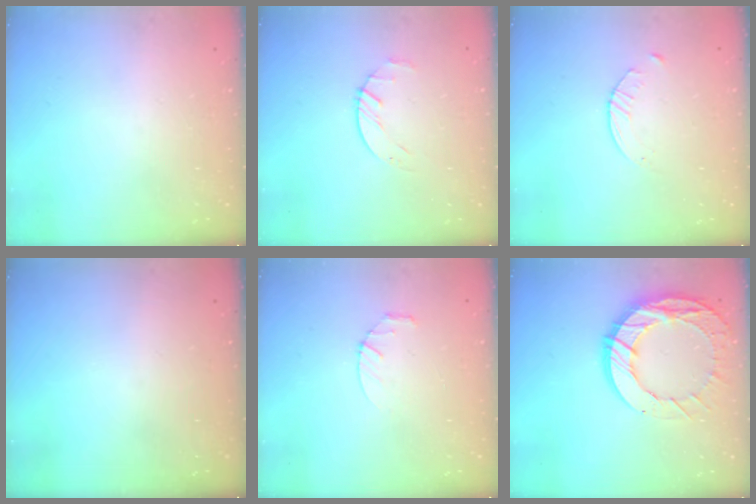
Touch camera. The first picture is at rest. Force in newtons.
{"total": 2.2, "press": 2.2, "slide": 0.4}
{"total": 2.0, "press": 2.0, "slide": 0.3}
{"total": 0.0}
{"total": 2.8, "press": 2.8, "slide": 0.4}
{"total": 16.4, "press": 16.4, "slide": 1.3}